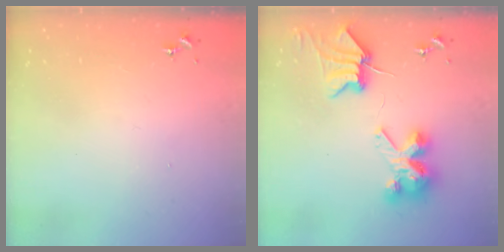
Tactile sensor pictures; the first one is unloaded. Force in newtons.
{"total": 9.7, "press": 9.6, "slide": 1.4}